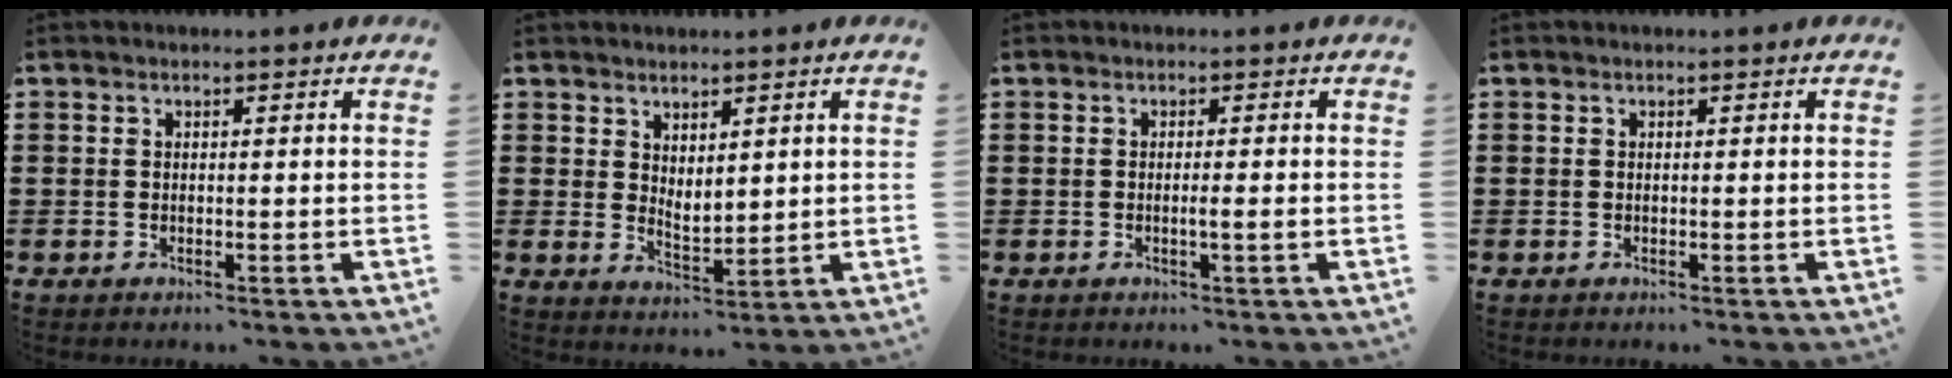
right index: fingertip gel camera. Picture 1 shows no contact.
{"total": 3.0, "force": [2.8, 1.1, 0.6], "torque": [-0.018, -0.002, 0.052]}
{"total": 1.6, "force": [-0.4, -0.2, 1.5], "torque": [-0.024, -0.004, -0.008]}
{"total": 0.0}